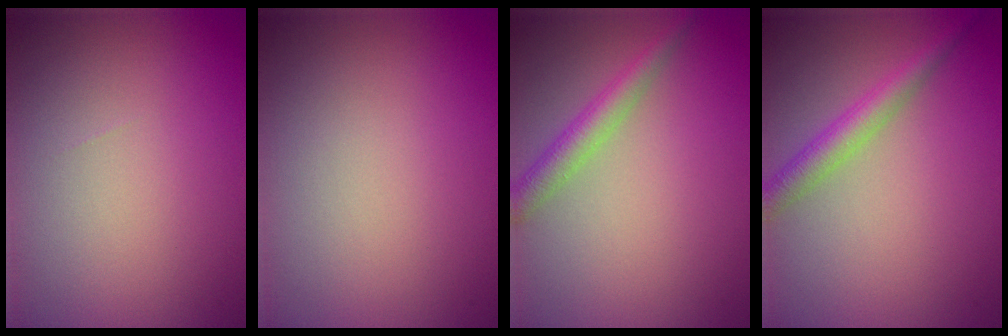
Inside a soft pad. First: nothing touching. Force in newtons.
{"total": 0.0}
{"total": 2.5, "press": 2.5, "slide": 0.1}
{"total": 2.8, "press": 2.8, "slide": 0.1}